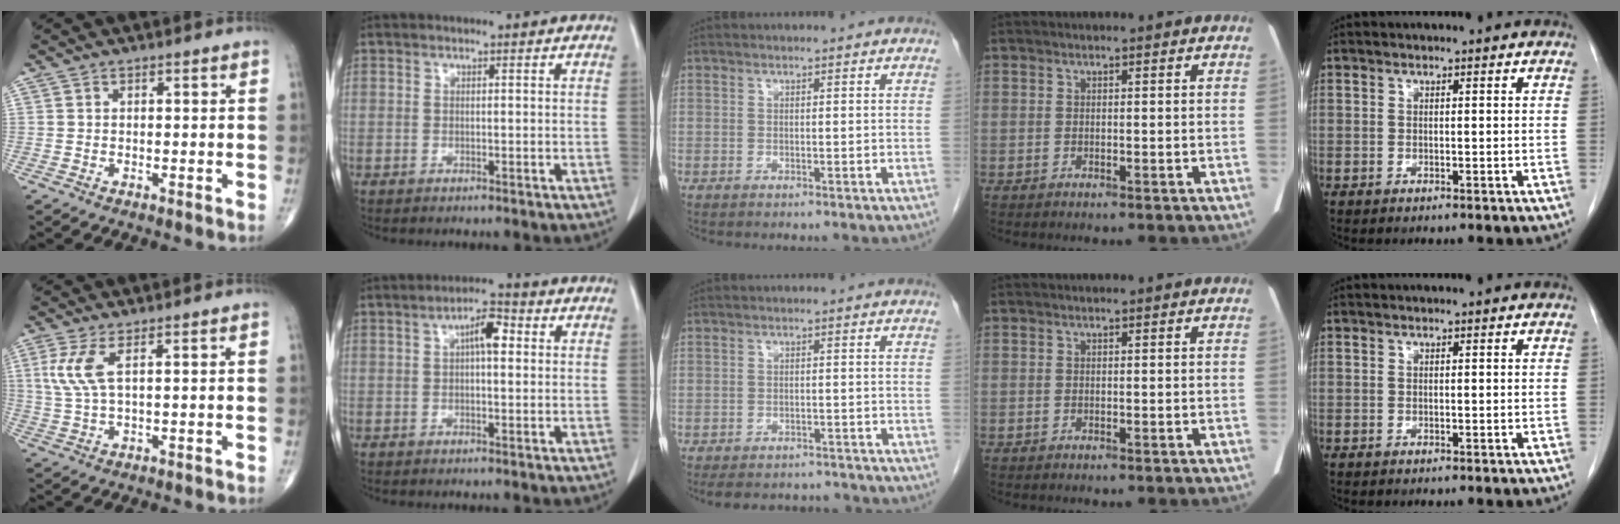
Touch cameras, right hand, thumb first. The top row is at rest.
{"thumb": {"total": 5.3, "force": [1.8, 1.4, 4.8], "torque": [-0.127, -0.002, 0.043]}, "index": {"total": 4.5, "force": [1.0, 1.3, 4.1], "torque": [-0.071, 0.015, 0.013]}, "middle": {"total": 8.6, "force": [-8.0, 2.6, 1.9], "torque": [-0.032, 0.008, -0.099]}}